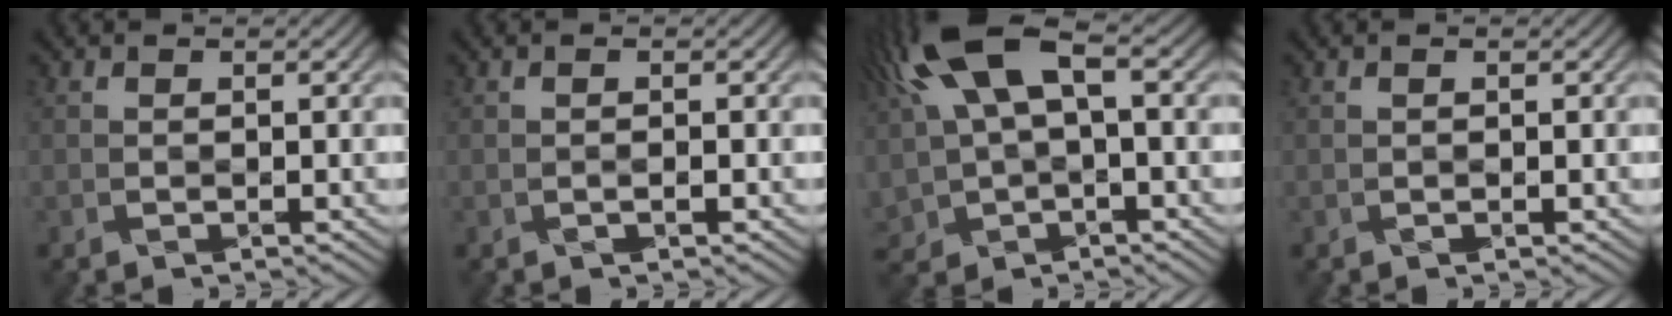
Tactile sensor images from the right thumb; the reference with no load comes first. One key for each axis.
{"total": 0.5, "fx": -0.1, "fy": 0.0, "fz": 0.5, "tx": -0.012, "ty": -0.001, "tz": -0.002}
{"total": 13.1, "fx": 3.9, "fy": 6.4, "fz": 10.7, "tx": -0.271, "ty": 0.007, "tz": 0.083}
{"total": 0.0}